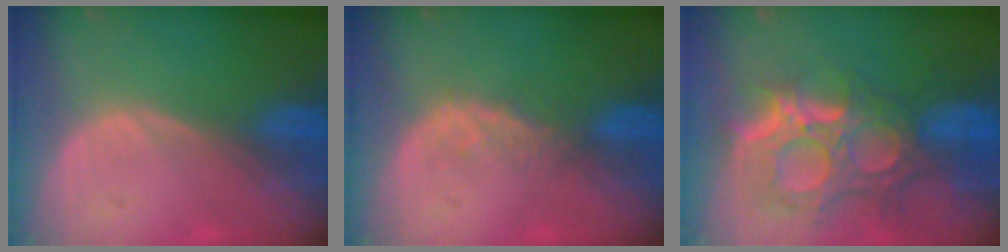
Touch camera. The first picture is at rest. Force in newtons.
{"total": 1.9, "press": 1.9, "slide": 0.3}
{"total": 12.9, "press": 11.1, "slide": 6.7}